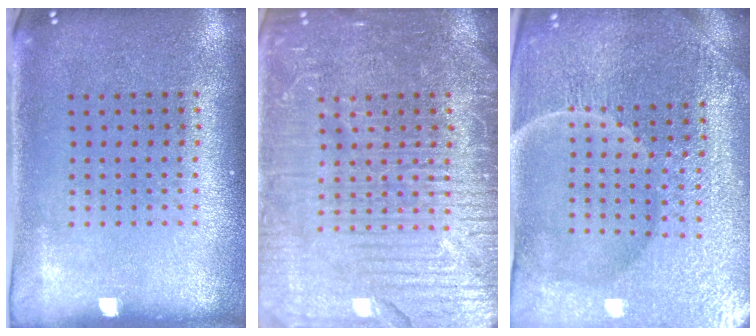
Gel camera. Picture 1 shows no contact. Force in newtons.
{"total": 5.4, "press": 5.3, "slide": 0.7}
{"total": 5.6, "press": 5.2, "slide": 2.1}